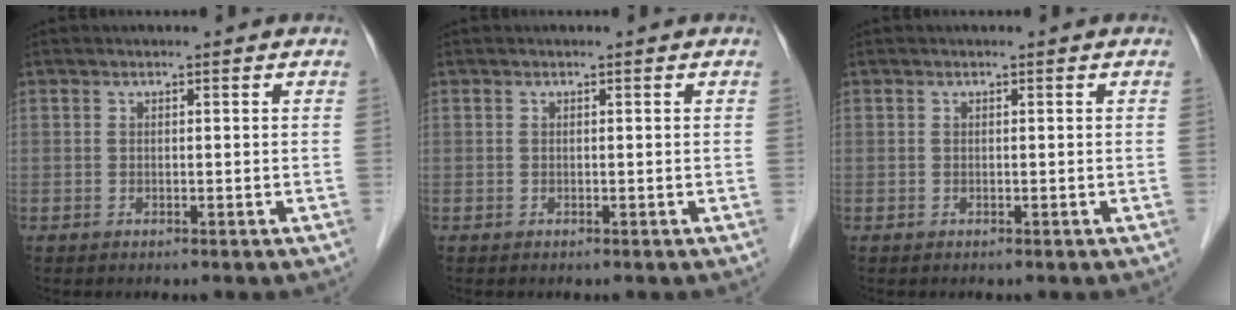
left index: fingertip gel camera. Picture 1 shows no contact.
{"total": 0.0}
{"total": 0.0}